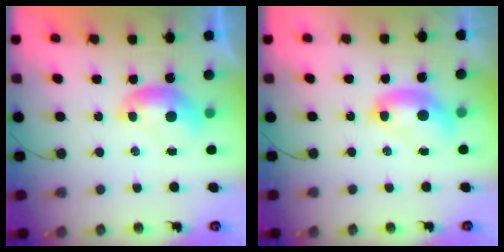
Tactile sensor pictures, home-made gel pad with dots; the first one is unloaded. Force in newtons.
{"total": 2.5, "press": 2.5, "slide": 0.1}